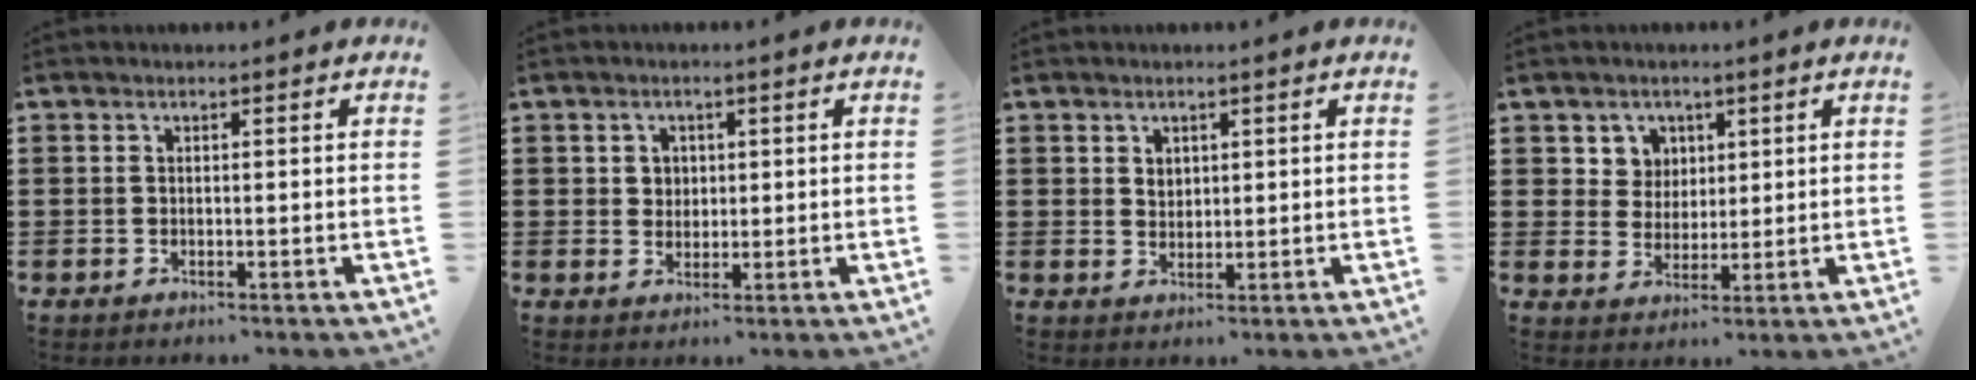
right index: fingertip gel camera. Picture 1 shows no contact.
{"total": 2.1, "force": [0.7, 2.0, 0.5], "torque": [-0.017, 0.010, 0.010]}
{"total": 1.8, "force": [1.1, 1.4, 0.5], "torque": [-0.012, 0.006, 0.021]}
{"total": 4.3, "force": [2.0, 3.8, 0.5], "torque": [-0.022, 0.009, 0.036]}